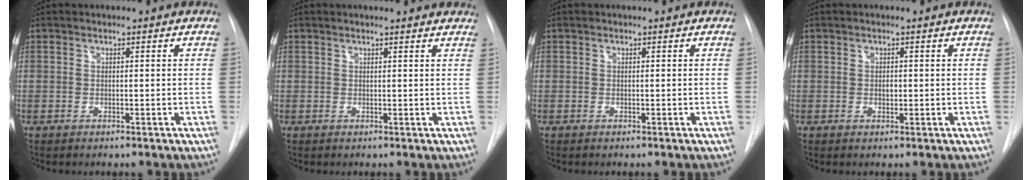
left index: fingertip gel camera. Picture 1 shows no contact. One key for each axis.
{"total": 4.4, "fx": 4.1, "fy": 0.6, "fz": 1.4, "tx": -0.015, "ty": -0.001, "tz": 0.026}
{"total": 0.0}
{"total": 0.6, "fx": -0.6, "fy": 0.1, "fz": 0.1, "tx": -0.001, "ty": -0.006, "tz": -0.010}